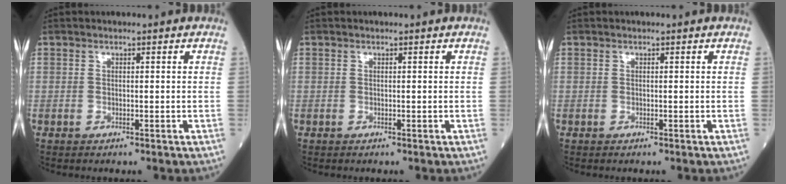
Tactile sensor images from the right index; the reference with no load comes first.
{"total": 0.0}
{"total": 0.0}